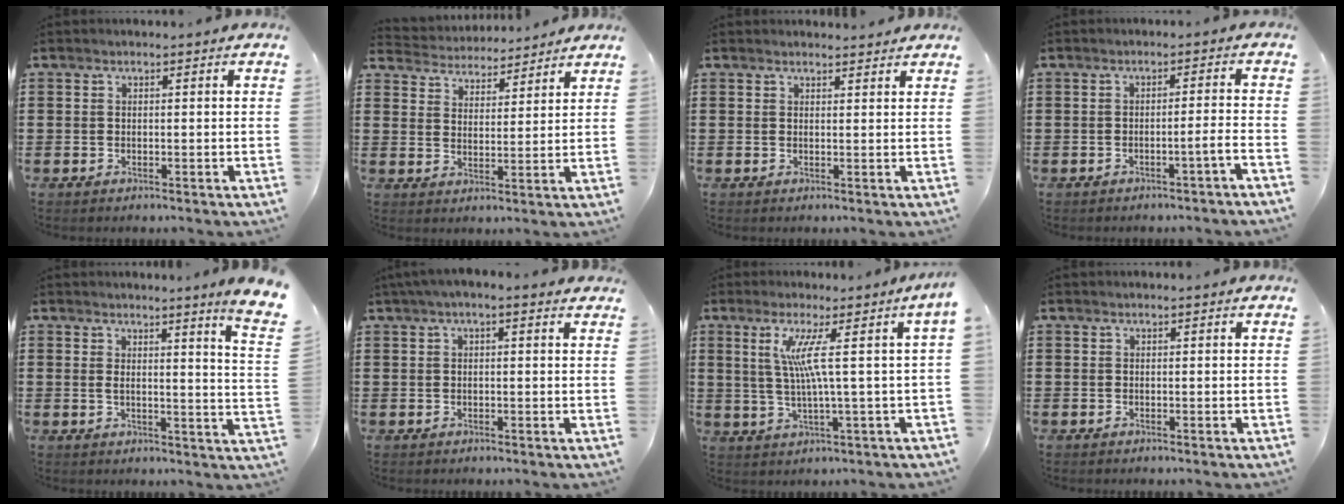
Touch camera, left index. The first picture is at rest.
{"total": 4.1, "force": [4.1, 0.5, -0.5], "torque": [-0.013, -0.025, 0.070]}
{"total": 1.3, "force": [1.3, 0.2, -0.1], "torque": [-0.003, 0.001, 0.026]}
{"total": 2.6, "force": [-1.9, -0.7, 1.6], "torque": [-0.026, -0.003, -0.039]}
{"total": 3.7, "force": [2.7, -1.1, 2.3], "torque": [-0.058, -0.029, 0.039]}
{"total": 2.0, "force": [1.1, 0.3, 1.6], "torque": [-0.033, 0.003, 0.019]}
{"total": 6.9, "force": [1.7, -0.6, 6.6], "torque": [-0.135, -0.007, 0.022]}
{"total": 0.0}